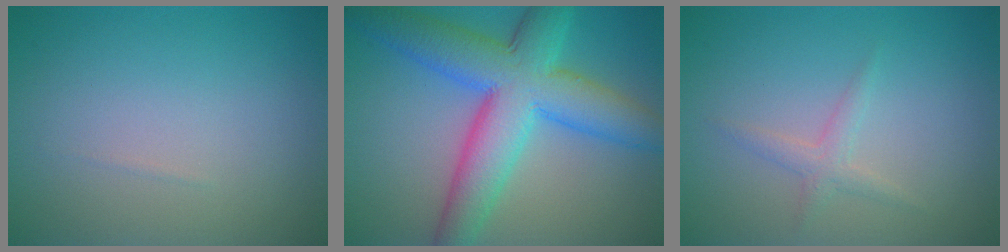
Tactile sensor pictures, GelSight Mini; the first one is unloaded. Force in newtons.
{"total": 9.9, "press": 9.9, "slide": 0.4}
{"total": 1.5, "press": 1.5, "slide": 0.0}